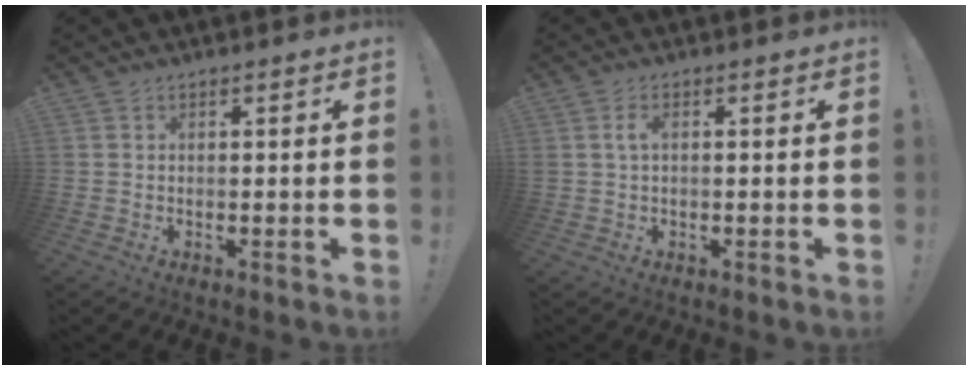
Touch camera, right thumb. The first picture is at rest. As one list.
[{"total": 2.6, "force": [0.4, 1.4, 2.1], "torque": [-0.048, 0.009, 0.008]}]